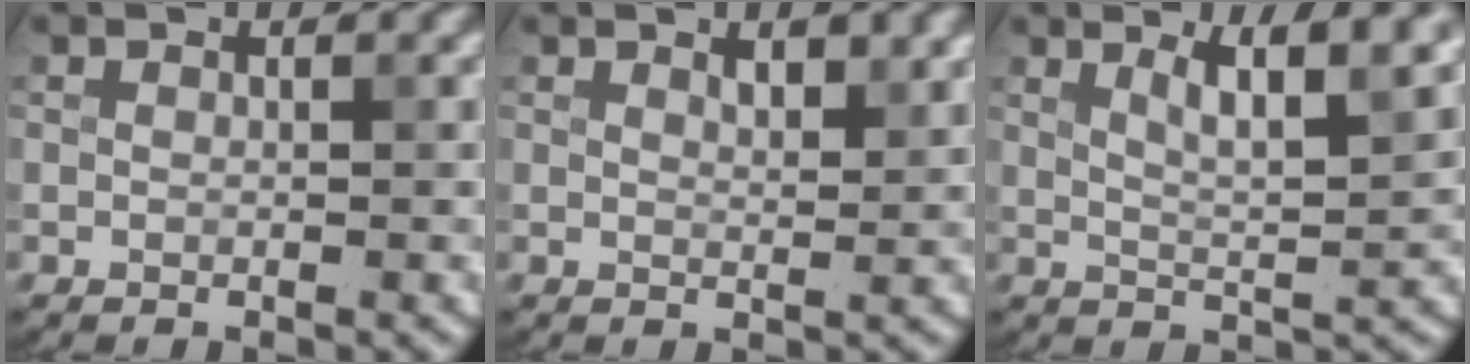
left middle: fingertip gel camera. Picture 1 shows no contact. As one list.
[{"total": 1.7, "force": [1.2, 0.5, 1.1], "torque": [-0.016, -0.001, 0.022]}, {"total": 4.8, "force": [2.6, 1.0, 3.9], "torque": [-0.057, 0.002, 0.043]}]